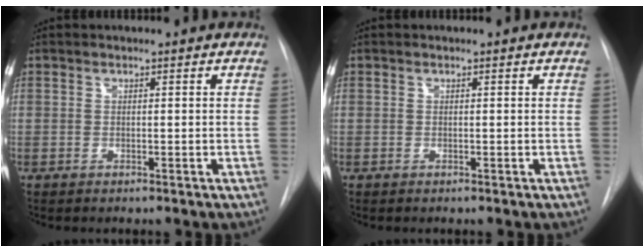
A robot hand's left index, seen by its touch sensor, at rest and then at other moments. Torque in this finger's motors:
{"motor_torque": [0.00, 0.00, 0.00, 0.00]}